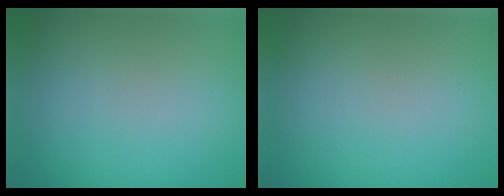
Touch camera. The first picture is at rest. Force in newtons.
{"total": 0.0}